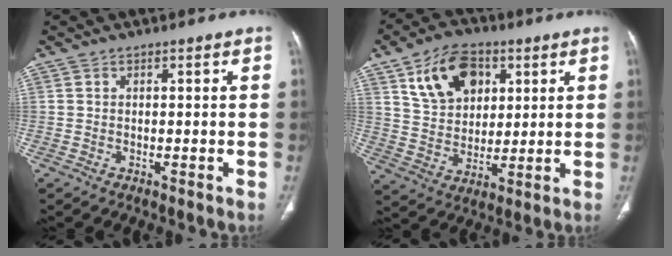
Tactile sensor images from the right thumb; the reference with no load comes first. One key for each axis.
{"total": 13.8, "fx": 5.9, "fy": 9.3, "fz": 8.2, "tx": -0.107, "ty": -0.014, "tz": 0.112}